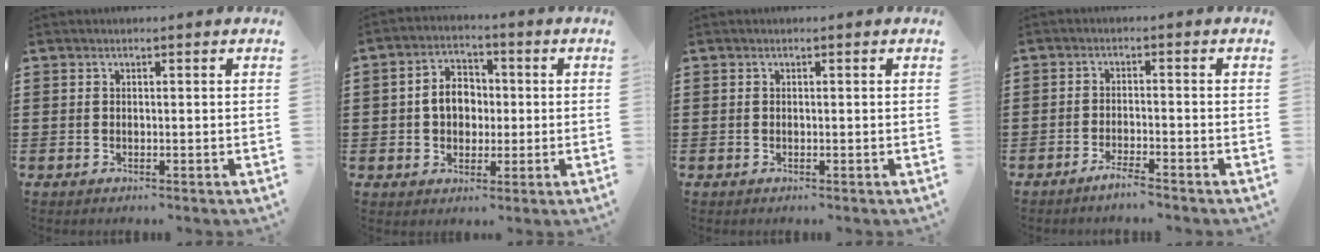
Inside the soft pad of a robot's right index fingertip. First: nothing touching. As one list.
[{"total": 5.4, "force": [-0.2, 4.2, 3.3], "torque": [-0.074, 0.010, -0.012]}, {"total": 0.0}, {"total": 2.5, "force": [-2.3, -0.1, 1.0], "torque": [-0.016, 0.002, -0.043]}]